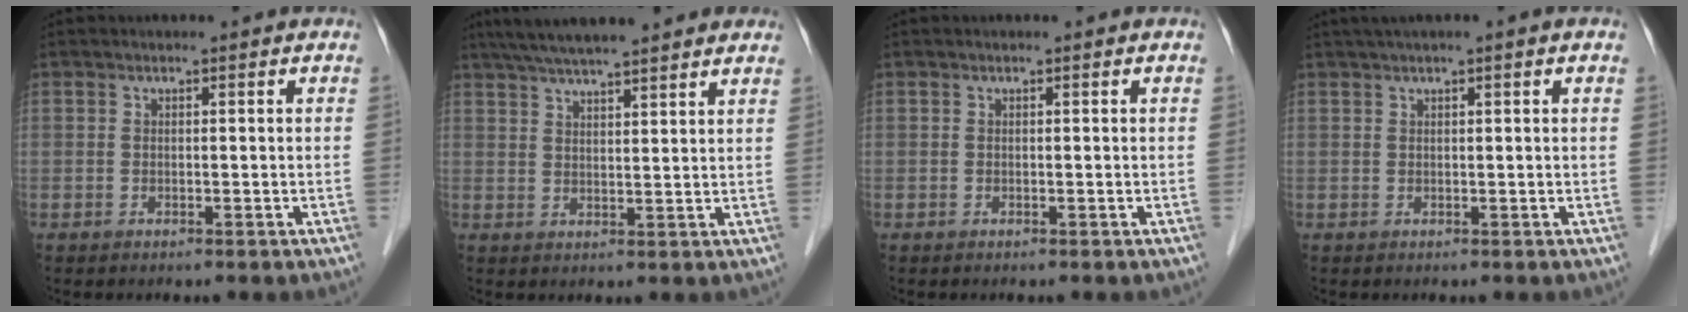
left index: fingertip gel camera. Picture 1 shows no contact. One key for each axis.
{"total": 13.1, "fx": 11.2, "fy": 1.3, "fz": 6.7, "tx": -0.109, "ty": 0.036, "tz": 0.159}
{"total": 0.0}
{"total": 3.1, "fx": 1.9, "fy": -0.2, "fz": 2.4, "tx": -0.045, "ty": 0.019, "tz": 0.034}